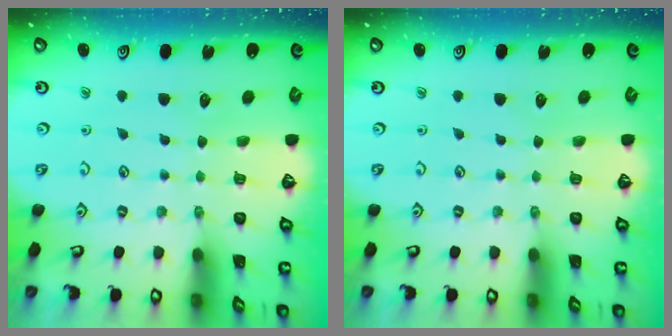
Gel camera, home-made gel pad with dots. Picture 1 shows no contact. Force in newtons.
{"total": 0.0}